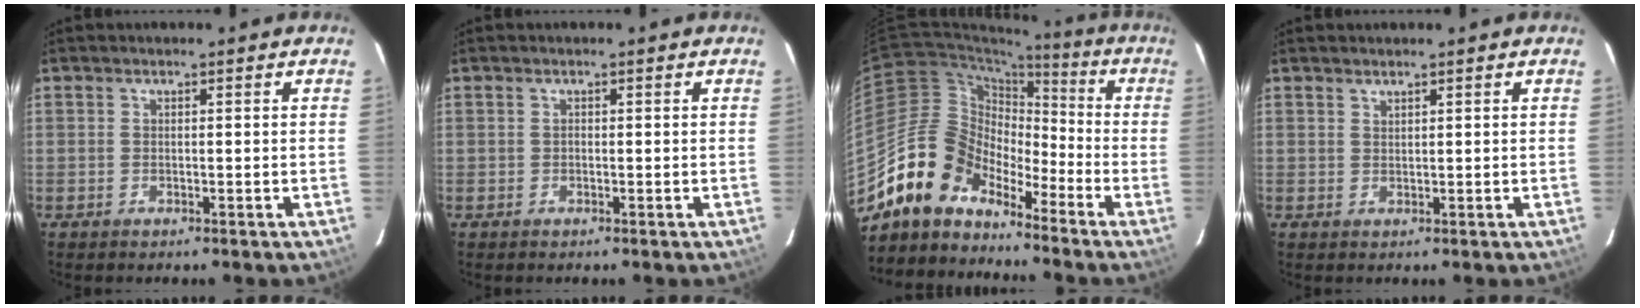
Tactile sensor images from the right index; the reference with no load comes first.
{"total": 0.0}
{"total": 13.1, "force": [-10.6, 6.9, 3.5], "torque": [-0.069, 0.033, -0.204]}
{"total": 0.8, "force": [0.7, 0.1, 0.1], "torque": [-0.002, 0.001, 0.015]}